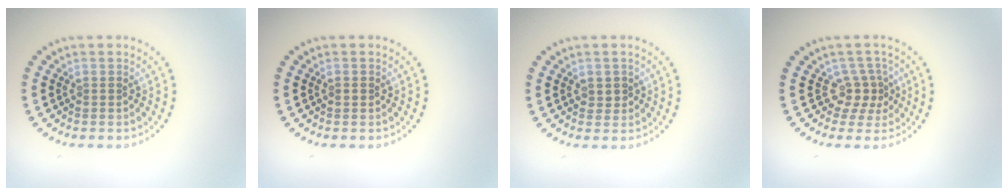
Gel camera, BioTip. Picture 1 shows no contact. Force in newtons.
{"total": 0.7, "press": 0.7, "slide": 0.2}
{"total": 0.8, "press": 0.8, "slide": 0.2}
{"total": 2.4, "press": 1.6, "slide": 1.8}